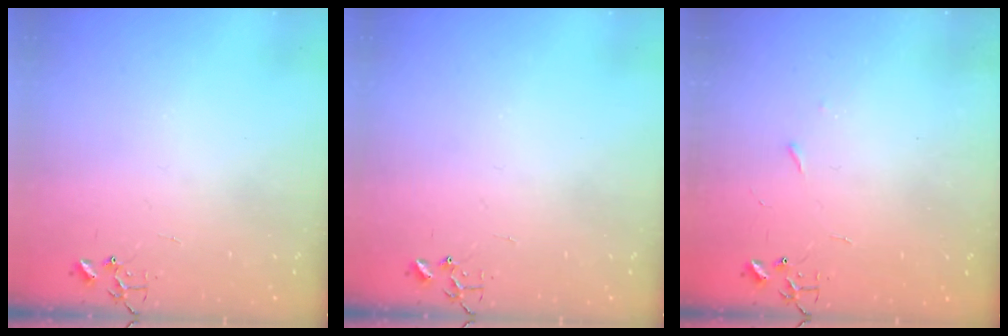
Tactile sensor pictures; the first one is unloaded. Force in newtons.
{"total": 0.0}
{"total": 2.5, "press": 2.5, "slide": 0.4}